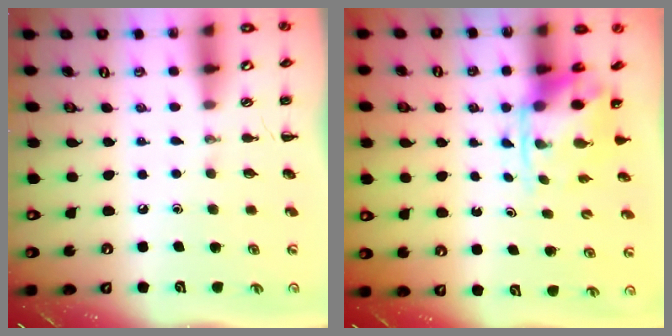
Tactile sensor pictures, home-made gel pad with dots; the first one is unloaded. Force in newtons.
{"total": 4.0, "press": 3.8, "slide": 1.0}